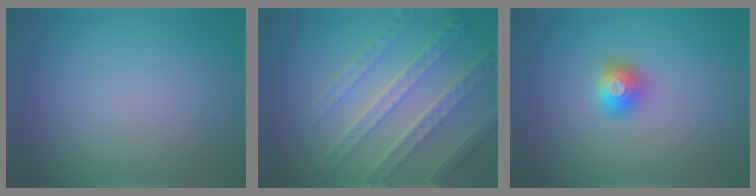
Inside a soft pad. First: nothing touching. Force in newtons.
{"total": 4.5, "press": 4.4, "slide": 0.9}
{"total": 2.0, "press": 2.0, "slide": 0.2}